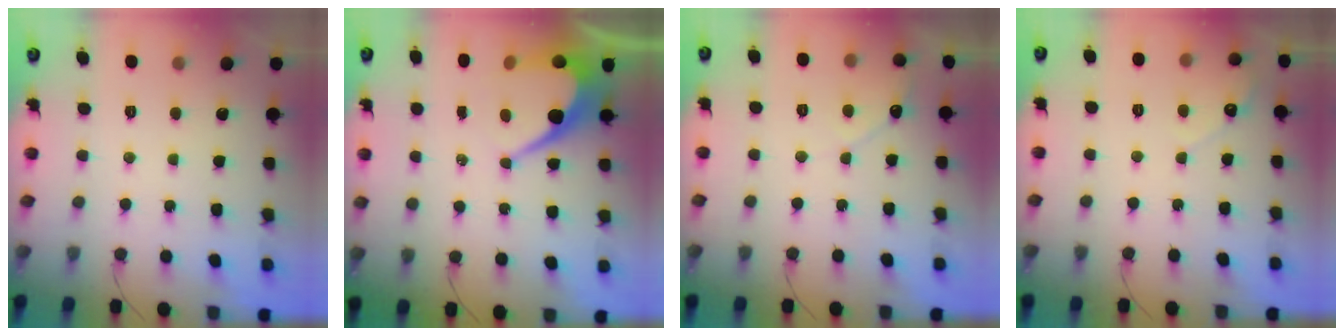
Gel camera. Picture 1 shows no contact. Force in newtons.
{"total": 10.2, "press": 10.2, "slide": 0.9}
{"total": 4.2, "press": 4.1, "slide": 0.3}
{"total": 2.8, "press": 2.8, "slide": 0.2}